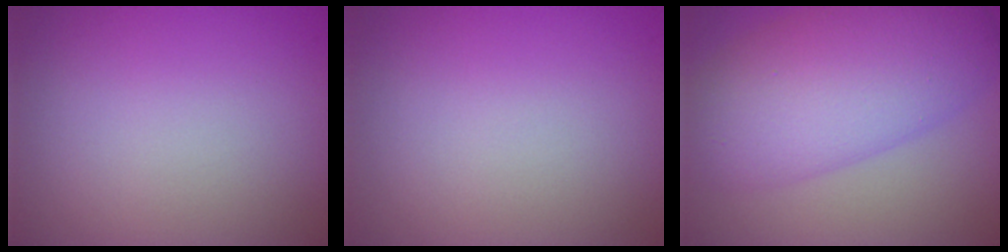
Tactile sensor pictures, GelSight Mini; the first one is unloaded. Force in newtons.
{"total": 0.0}
{"total": 9.0, "press": 9.0, "slide": 0.2}